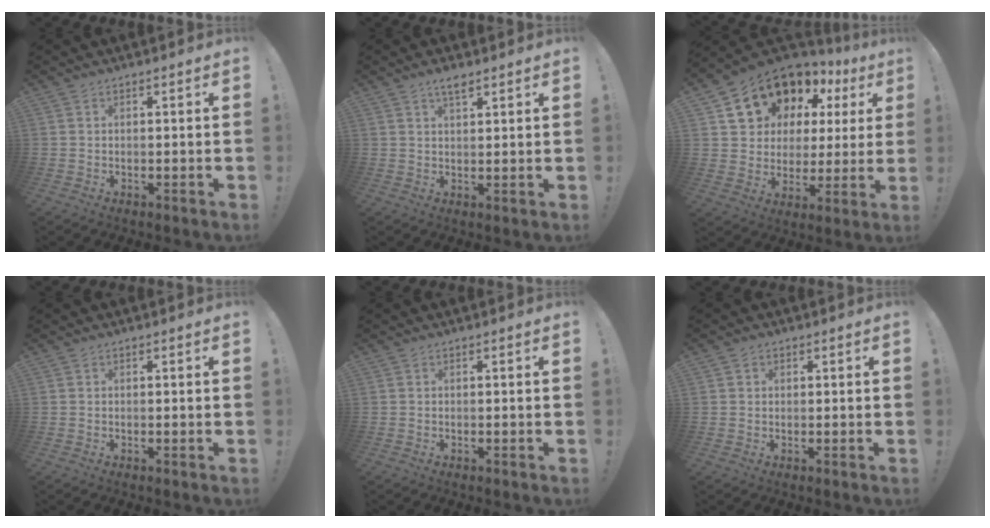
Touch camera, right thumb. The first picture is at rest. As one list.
[{"total": 3.4, "force": [2.5, 0.9, 2.2], "torque": [-0.029, -0.013, 0.040]}, {"total": 14.6, "force": [10.0, 9.5, 4.9], "torque": [-0.087, -0.074, 0.202]}, {"total": 0.0}, {"total": 0.0}, {"total": 1.3, "force": [0.4, 1.2, 0.2], "torque": [0.000, 0.001, 0.007]}]